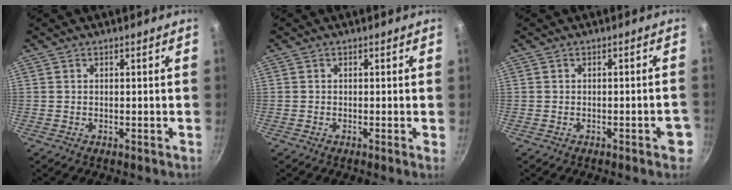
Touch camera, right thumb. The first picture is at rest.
{"total": 0.6, "force": [-0.2, -0.1, 0.6], "torque": [-0.008, -0.002, -0.007]}
{"total": 3.4, "force": [-1.6, 1.0, 2.9], "torque": [-0.026, 0.011, -0.019]}